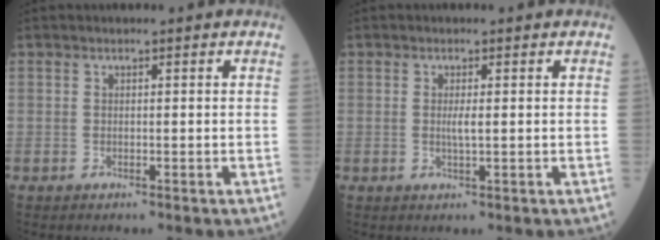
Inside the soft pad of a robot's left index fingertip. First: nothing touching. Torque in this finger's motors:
{"motor_torque": [0.34, 0.10, 0.03, 0.03]}